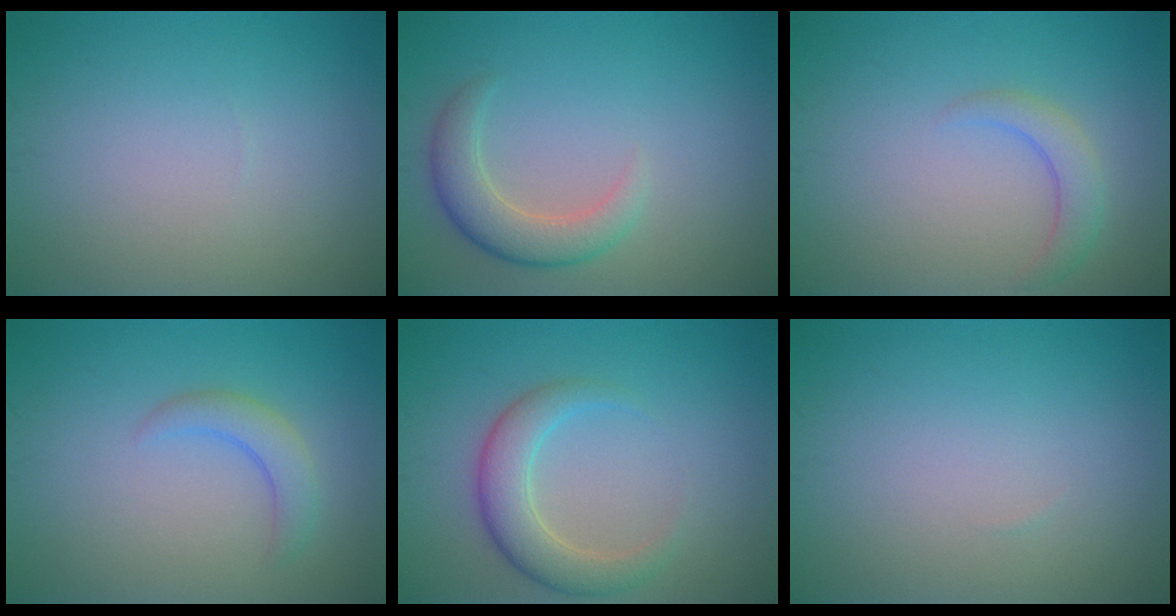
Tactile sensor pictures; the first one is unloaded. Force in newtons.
{"total": 3.6, "press": 3.6, "slide": 0.5}
{"total": 2.2, "press": 2.2, "slide": 0.3}
{"total": 2.3, "press": 2.3, "slide": 0.4}
{"total": 4.1, "press": 4.1, "slide": 0.3}
{"total": 0.0}